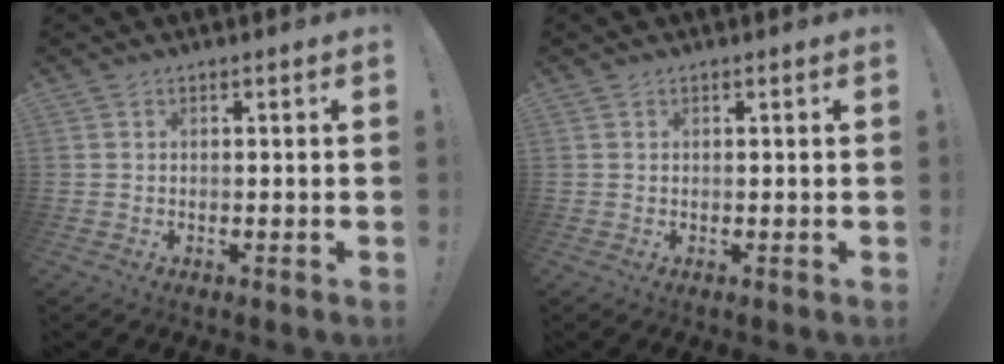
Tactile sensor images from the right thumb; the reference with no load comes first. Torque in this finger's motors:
{"motor_torque": [0.08, 0.02, 0.31, -0.06, -0.01]}